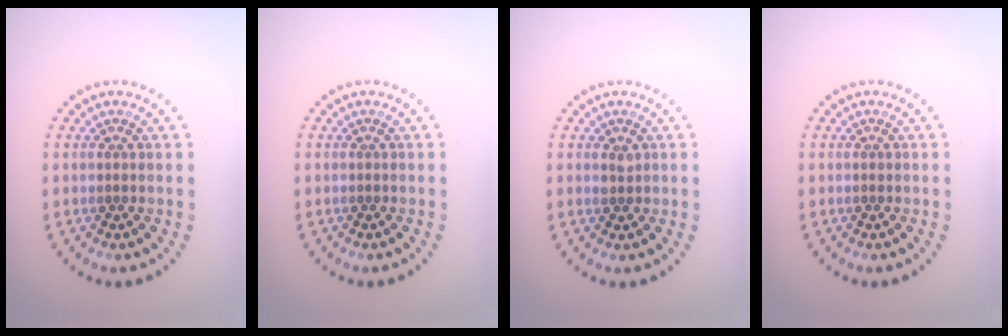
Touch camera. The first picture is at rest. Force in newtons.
{"total": 0.0}
{"total": 1.0, "press": 1.0, "slide": 0.2}
{"total": 0.0}